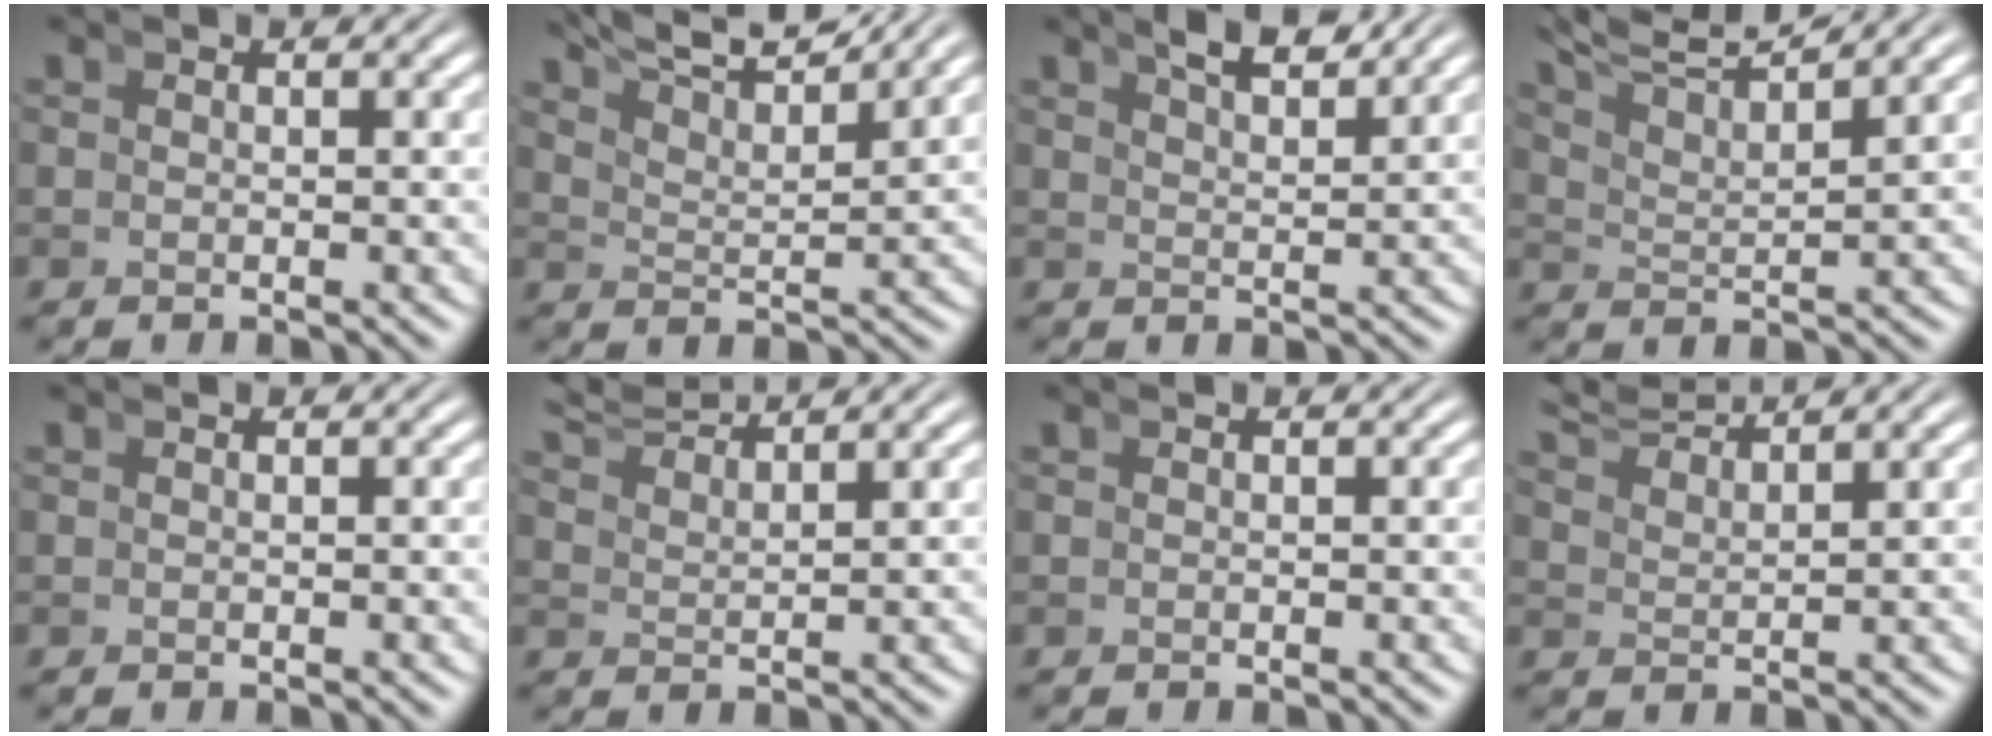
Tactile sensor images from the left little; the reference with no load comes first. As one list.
[{"total": 7.7, "force": [7.1, 0.8, 3.0], "torque": [-0.054, 0.016, 0.112]}, {"total": 3.7, "force": [3.2, -0.2, 1.8], "torque": [-0.015, 0.002, 0.058]}, {"total": 6.7, "force": [5.8, 1.5, 3.1], "torque": [-0.060, 0.015, 0.092]}, {"total": 0.0}, {"total": 4.7, "force": [4.5, -0.2, 1.1], "torque": [-0.015, 0.013, 0.082]}, {"total": 0.0}, {"total": 5.1, "force": [4.9, 0.1, 1.4], "torque": [-0.021, 0.015, 0.087]}]